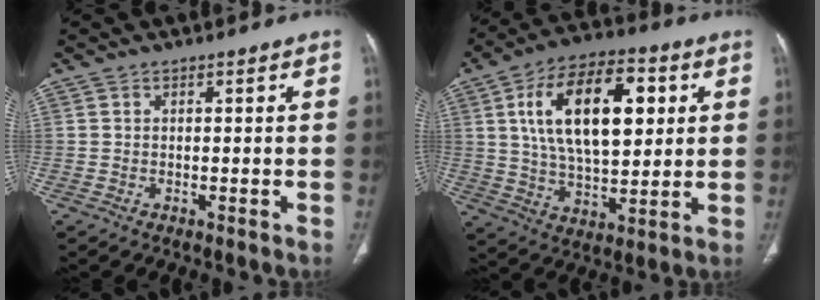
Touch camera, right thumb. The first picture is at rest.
{"total": 20.8, "force": [5.4, 10.8, 17.0], "torque": [-0.262, 0.000, 0.091]}